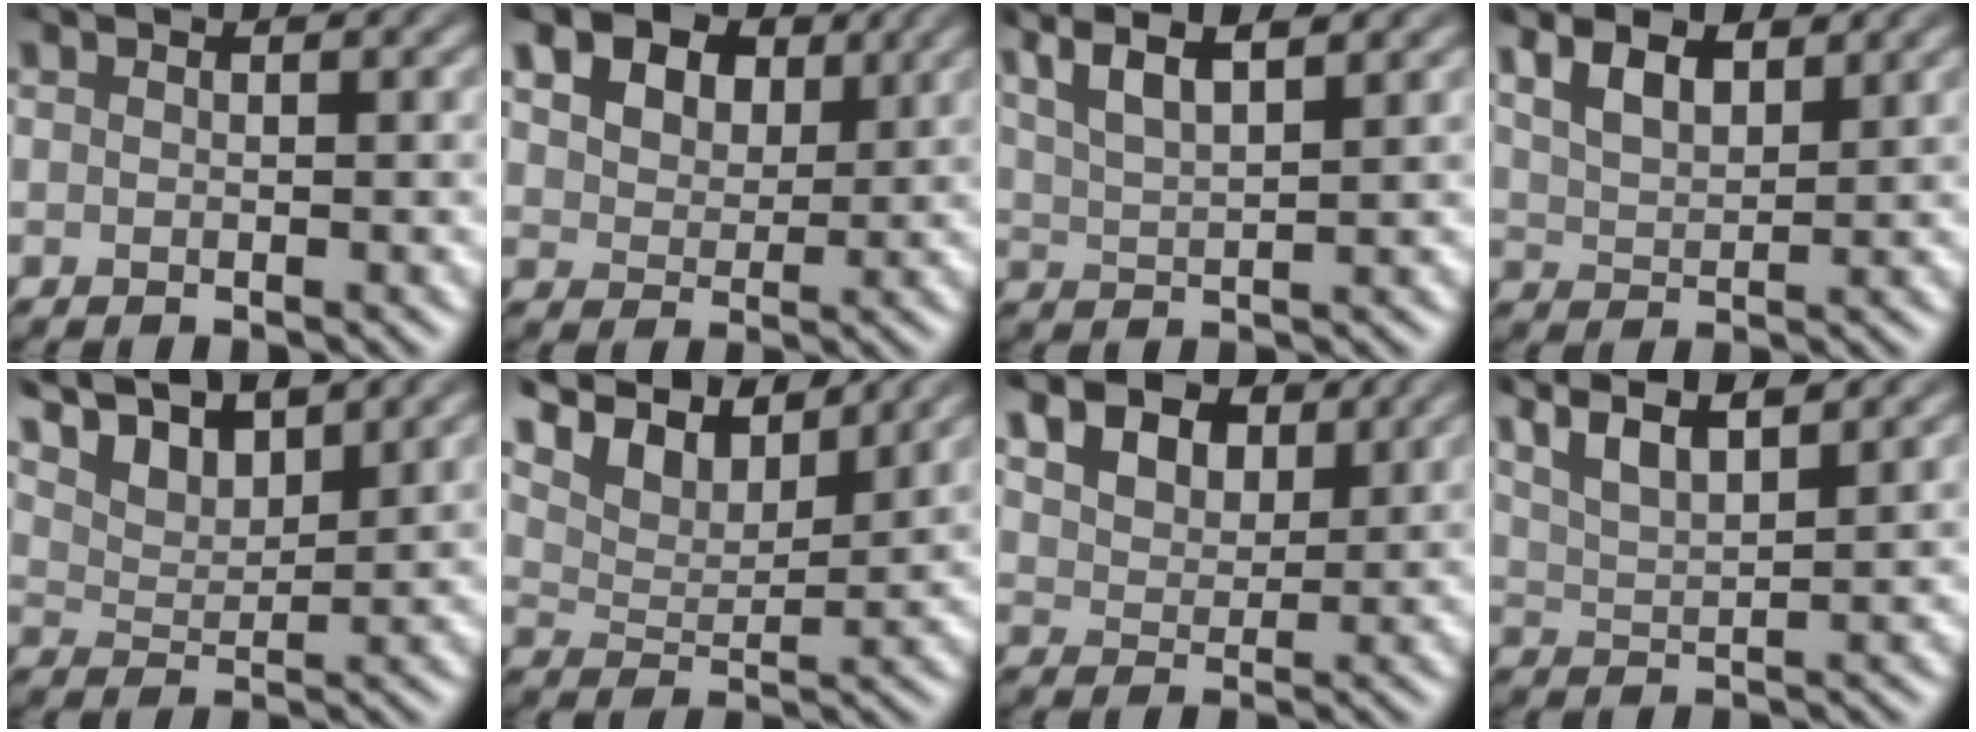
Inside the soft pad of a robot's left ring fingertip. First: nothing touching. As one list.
[{"total": 11.0, "force": [5.9, 7.1, 6.1], "torque": [-0.115, 0.039, 0.087]}, {"total": 5.1, "force": [3.3, 1.2, 3.7], "torque": [-0.070, 0.029, 0.047]}, {"total": 4.4, "force": [2.8, 1.7, 2.9], "torque": [-0.065, 0.014, 0.049]}, {"total": 7.8, "force": [6.0, 2.9, 4.0], "torque": [-0.091, 0.023, 0.096]}, {"total": 8.5, "force": [7.4, 2.1, 3.6], "torque": [-0.095, 0.009, 0.107]}, {"total": 9.6, "force": [5.6, 5.9, 5.0], "torque": [-0.112, 0.031, 0.088]}, {"total": 7.4, "force": [5.2, 2.2, 4.7], "torque": [-0.084, 0.033, 0.065]}]